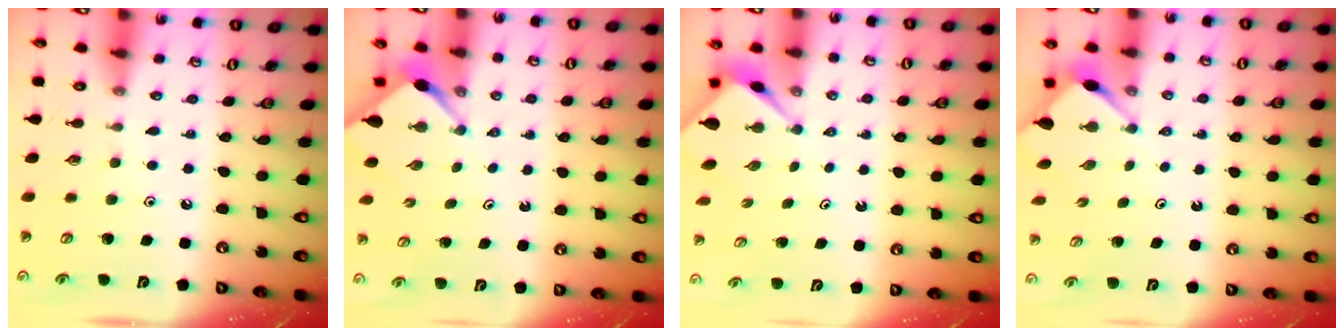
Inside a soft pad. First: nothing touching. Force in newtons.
{"total": 2.4, "press": 2.4, "slide": 0.2}
{"total": 2.6, "press": 2.6, "slide": 0.0}
{"total": 3.4, "press": 3.4, "slide": 0.3}